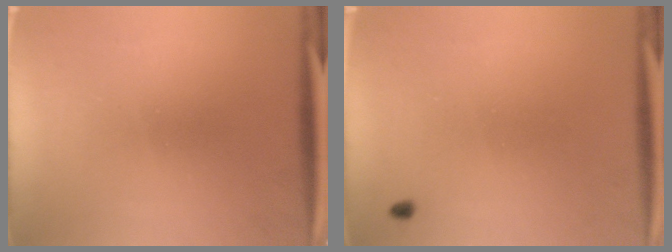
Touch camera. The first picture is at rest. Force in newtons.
{"total": 0.6}